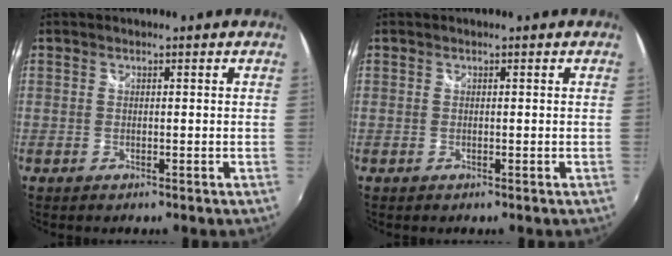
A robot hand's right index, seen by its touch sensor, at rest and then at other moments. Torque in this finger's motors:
{"motor_torque": [-0.01, -0.01, 0.00, 0.00]}